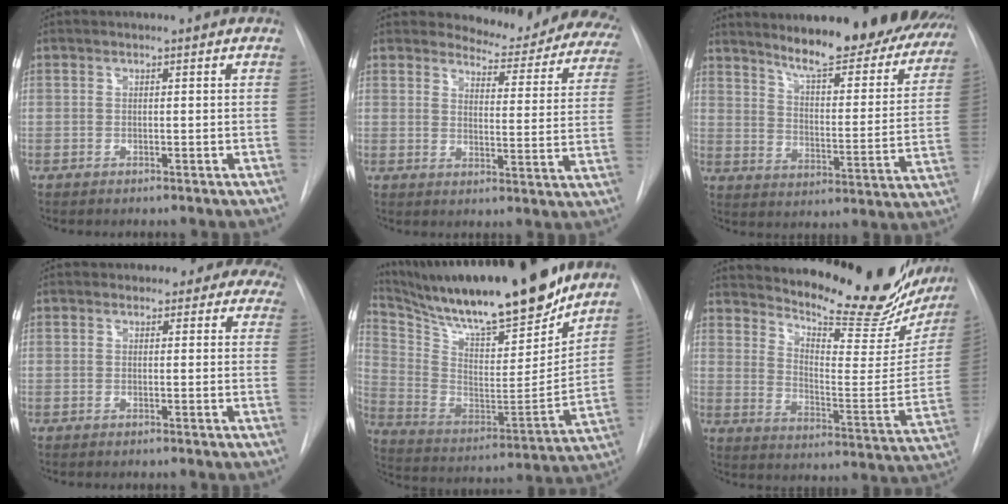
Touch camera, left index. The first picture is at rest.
{"total": 15.6, "force": [14.7, 4.2, 3.3], "torque": [-0.011, -0.074, 0.150]}
{"total": 23.8, "force": [20.6, 4.7, 11.0], "torque": [-0.138, -0.061, 0.258]}
{"total": 7.8, "force": [6.9, 3.7, 0.8], "torque": [0.033, -0.009, 0.049]}
{"total": 27.0, "force": [22.8, 3.9, 13.9], "torque": [-0.259, -0.038, 0.359]}
{"total": 26.2, "force": [22.6, 6.1, 11.8], "torque": [-0.184, -0.087, 0.286]}